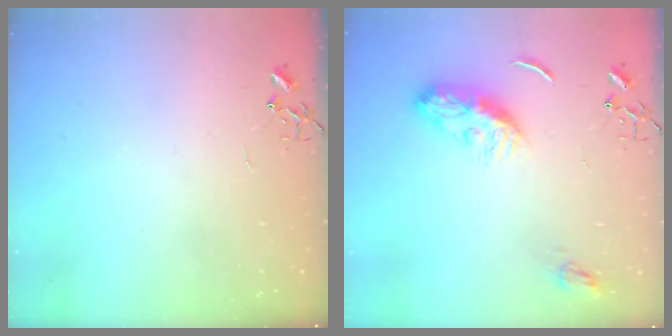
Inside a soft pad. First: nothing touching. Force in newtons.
{"total": 10.6, "press": 10.5, "slide": 0.7}